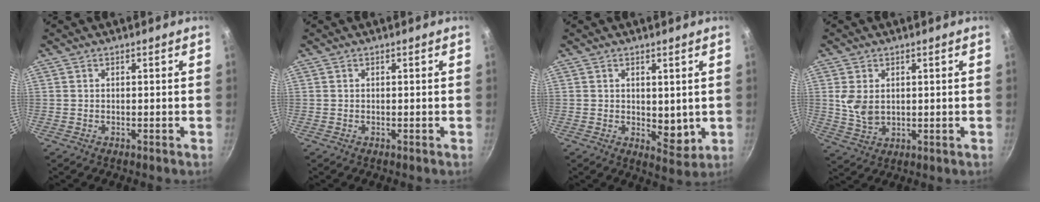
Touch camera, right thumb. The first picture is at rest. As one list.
[{"total": 0.0}, {"total": 5.2, "force": [0.7, 3.3, 4.0], "torque": [-0.046, -0.023, 0.013]}, {"total": 5.9, "force": [1.2, 4.0, 4.3], "torque": [-0.080, -0.013, 0.030]}]